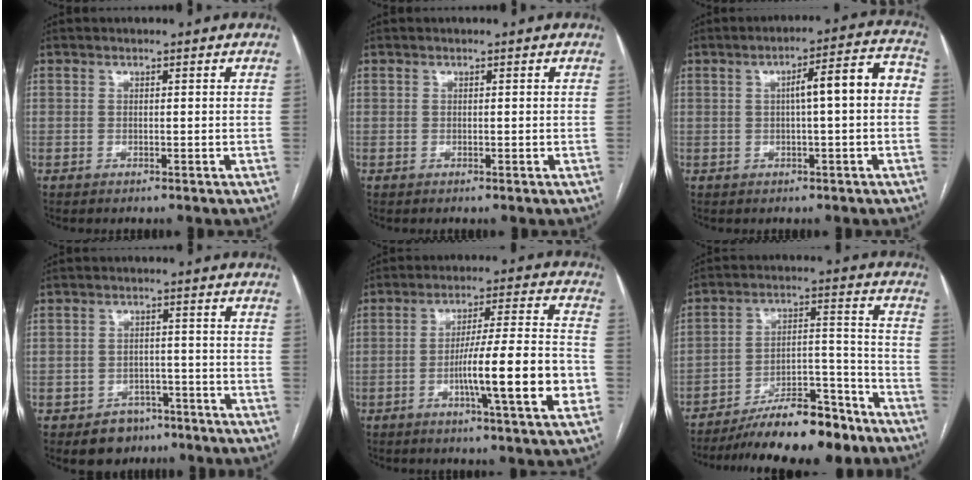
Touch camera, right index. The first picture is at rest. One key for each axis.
{"total": 0.0}
{"total": 8.2, "fx": 0.2, "fy": 1.1, "fz": 8.1, "tx": -0.112, "ty": 0.034, "tz": 0.001}
{"total": 5.5, "fx": -3.5, "fy": 4.1, "fz": 1.0, "tx": -0.006, "ty": 0.012, "tz": -0.046}
{"total": 14.6, "fx": -4.0, "fy": 0.2, "fz": 14.0, "tx": -0.227, "ty": -0.001, "tz": -0.062}
{"total": 15.3, "fx": -12.5, "fy": 3.3, "fz": 8.2, "tx": -0.126, "ty": 0.025, "tz": -0.205}